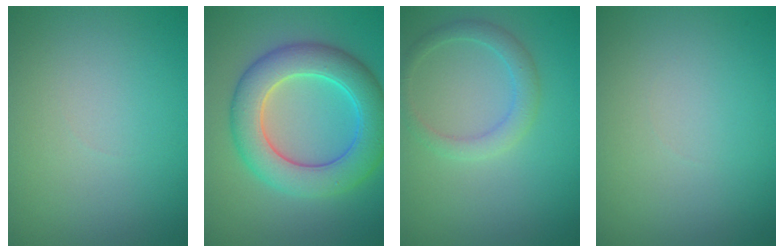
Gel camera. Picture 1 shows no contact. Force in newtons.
{"total": 7.7, "press": 7.7, "slide": 0.3}
{"total": 2.2, "press": 2.2, "slide": 0.1}
{"total": 0.0}